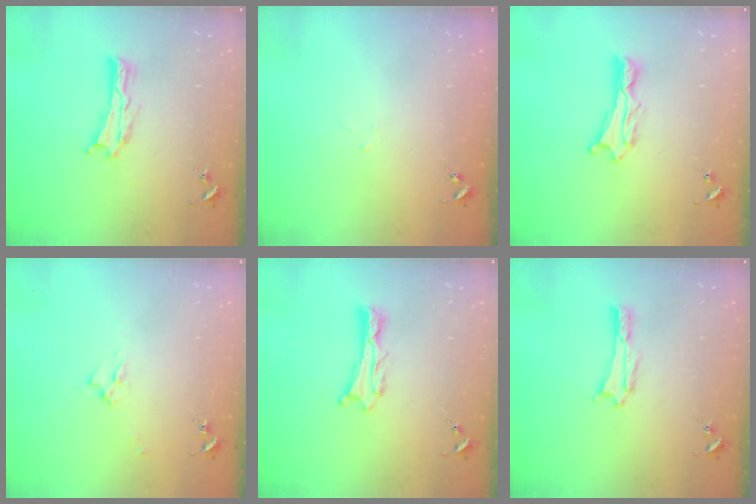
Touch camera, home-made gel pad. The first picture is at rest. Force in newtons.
{"total": 1.0, "press": 1.0, "slide": 0.1}
{"total": 1.1, "press": 1.0, "slide": 0.2}
{"total": 2.5, "press": 2.5, "slide": 0.4}
{"total": 1.3, "press": 1.2, "slide": 0.1}
{"total": 0.5, "press": 0.5, "slide": 0.2}